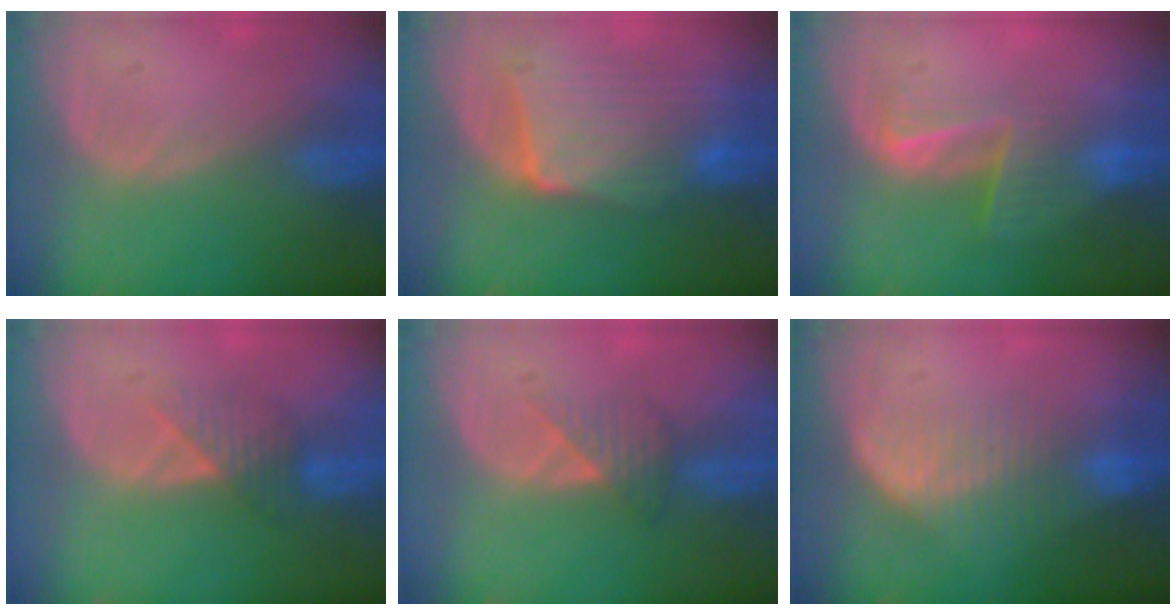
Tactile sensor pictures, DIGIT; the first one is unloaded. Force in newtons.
{"total": 9.2, "press": 8.7, "slide": 3.0}
{"total": 6.6, "press": 5.5, "slide": 3.6}
{"total": 3.8, "press": 3.4, "slide": 1.5}
{"total": 3.3, "press": 3.1, "slide": 1.2}
{"total": 7.2, "press": 6.6, "slide": 3.0}